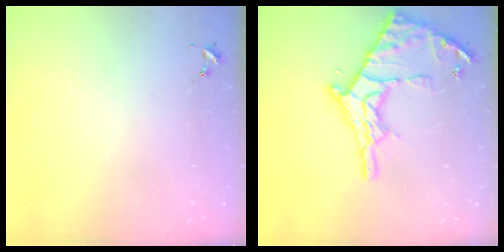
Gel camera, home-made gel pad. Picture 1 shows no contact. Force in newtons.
{"total": 19.0, "press": 18.9, "slide": 1.4}